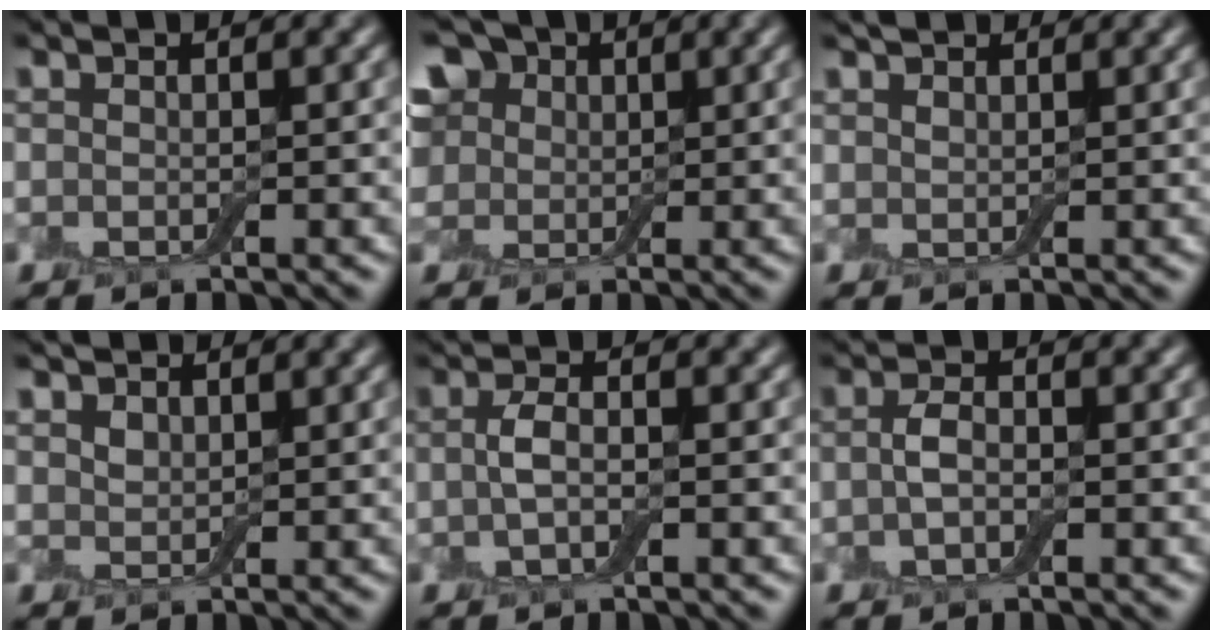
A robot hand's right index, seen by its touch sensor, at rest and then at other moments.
{"total": 10.4, "force": [4.5, 7.6, 5.4], "torque": [-0.109, 0.031, 0.050]}
{"total": 1.8, "force": [1.6, 0.7, 0.5], "torque": [-0.013, 0.008, 0.029]}
{"total": 2.1, "force": [1.6, 1.1, 0.8], "torque": [-0.023, 0.001, 0.032]}
{"total": 2.0, "force": [0.0, 0.6, 1.9], "torque": [-0.041, 0.001, -0.004]}
{"total": 1.9, "force": [-0.1, 0.9, 1.7], "torque": [-0.038, 0.002, -0.007]}